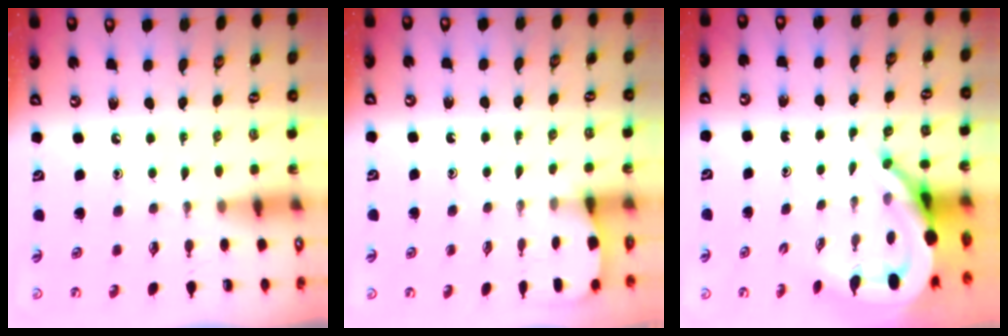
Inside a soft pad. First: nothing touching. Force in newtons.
{"total": 1.2, "press": 1.2, "slide": 0.0}
{"total": 10.3, "press": 10.2, "slide": 1.3}